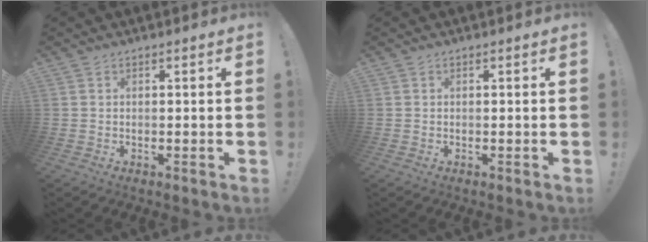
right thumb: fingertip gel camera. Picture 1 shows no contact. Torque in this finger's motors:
{"motor_torque": [-0.02, 0.02, 0.00, -0.01, 0.01]}